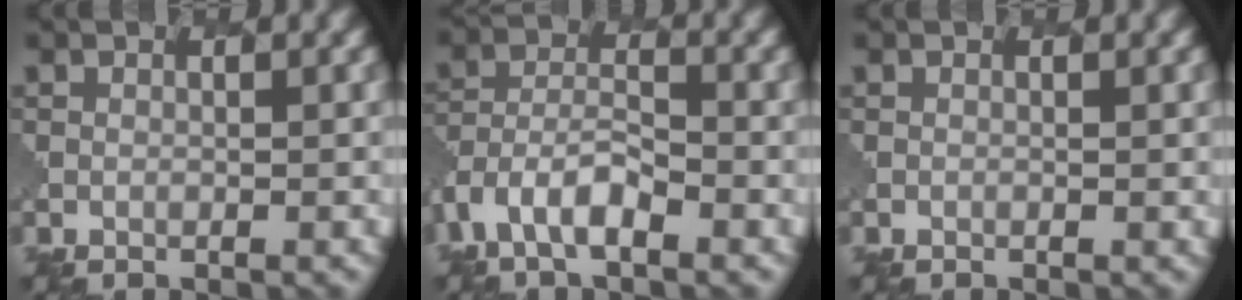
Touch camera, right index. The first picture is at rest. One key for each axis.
{"total": 4.7, "fx": -2.8, "fy": 2.4, "fz": 2.9, "tx": -0.059, "ty": -0.004, "tz": -0.062}
{"total": 0.0}